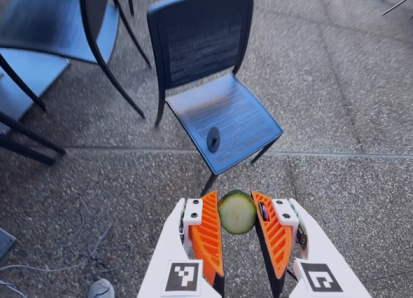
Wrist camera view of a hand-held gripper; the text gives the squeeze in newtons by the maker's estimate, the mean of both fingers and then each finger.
{"total": 9.1, "left": 8.5, "right": 9.6}